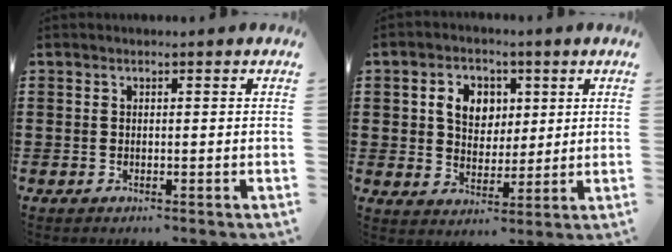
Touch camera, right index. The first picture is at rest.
{"total": 5.9, "force": [1.7, 4.7, 3.1], "torque": [-0.071, 0.015, 0.027]}